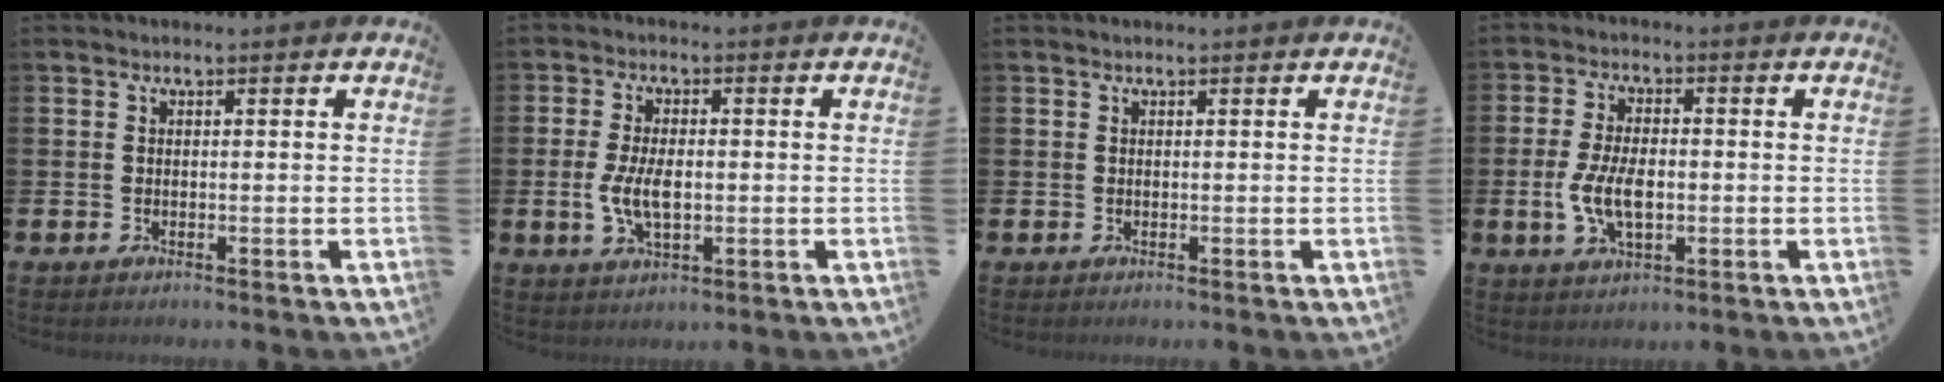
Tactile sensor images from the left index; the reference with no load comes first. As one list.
[{"total": 5.4, "force": [-0.3, 2.7, 4.7], "torque": [-0.096, 0.002, -0.010]}, {"total": 0.0}, {"total": 6.3, "force": [-0.7, 3.2, 5.3], "torque": [-0.111, 0.000, -0.018]}]